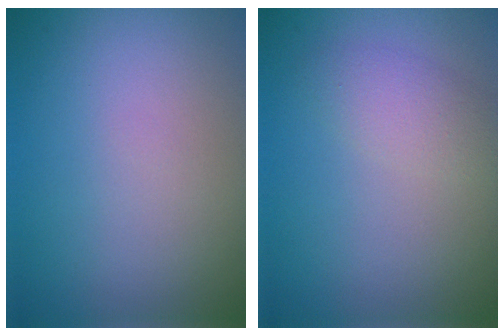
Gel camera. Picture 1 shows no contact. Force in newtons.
{"total": 2.2, "press": 2.2, "slide": 0.1}